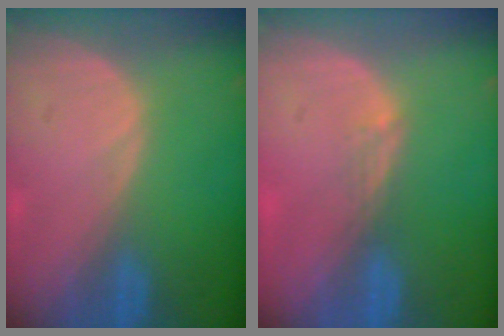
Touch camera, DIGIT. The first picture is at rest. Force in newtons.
{"total": 1.5, "press": 1.0, "slide": 1.0}